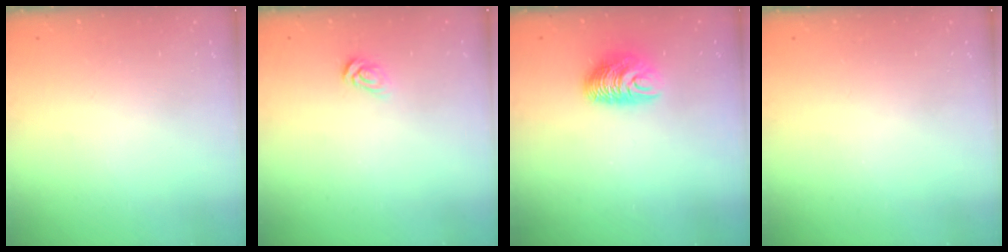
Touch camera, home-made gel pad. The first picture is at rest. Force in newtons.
{"total": 4.3, "press": 4.2, "slide": 0.4}
{"total": 9.2, "press": 9.2, "slide": 0.5}
{"total": 0.0}